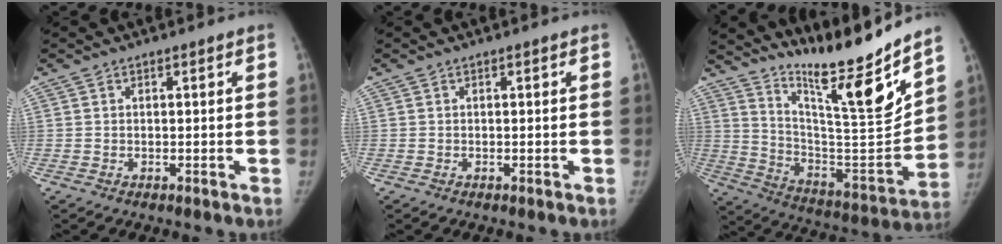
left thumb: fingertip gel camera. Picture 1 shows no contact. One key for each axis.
{"total": 0.0}
{"total": 20.9, "fx": 16.9, "fy": 1.3, "fz": 12.1, "tx": -0.156, "ty": -0.135, "tz": 0.292}